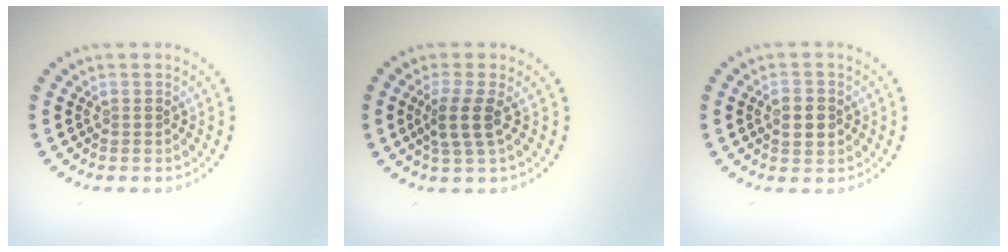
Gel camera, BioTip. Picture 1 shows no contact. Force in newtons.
{"total": 2.7, "press": 2.2, "slide": 1.6}
{"total": 2.8, "press": 2.8, "slide": 0.0}